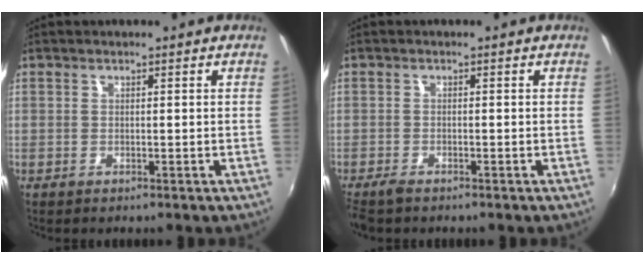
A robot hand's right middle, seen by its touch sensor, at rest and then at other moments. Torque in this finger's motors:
{"motor_torque": [0.31, -0.24, 0.06, 0.02]}